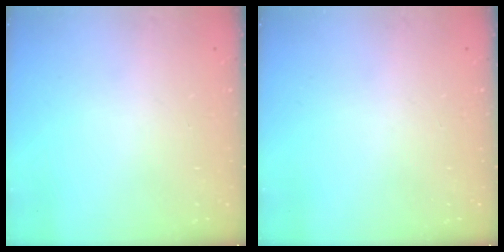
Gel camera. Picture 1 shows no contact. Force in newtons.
{"total": 0.0}